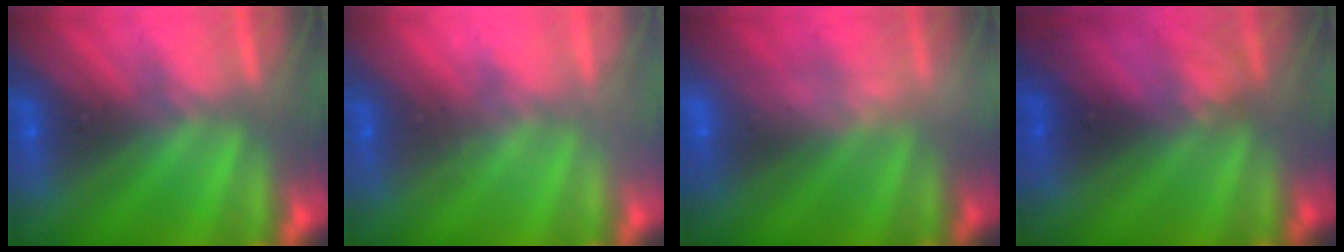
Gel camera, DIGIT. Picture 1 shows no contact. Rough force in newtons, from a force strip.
{"total": 2.1}
{"total": 2.4}
{"total": 2.2}